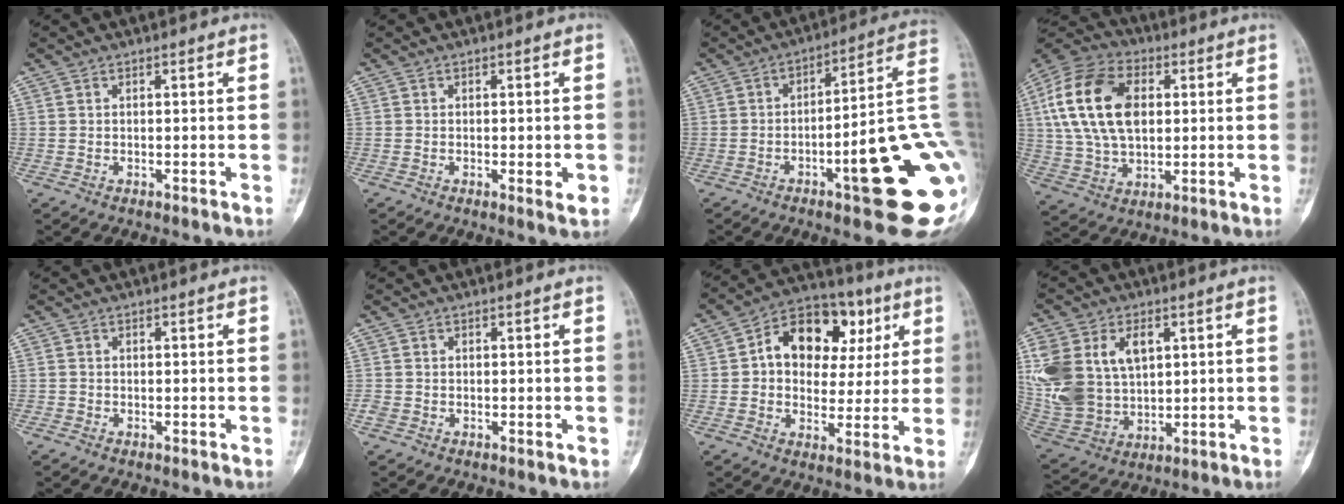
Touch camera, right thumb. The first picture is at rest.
{"total": 2.8, "force": [-0.6, 1.0, 2.5], "torque": [-0.030, -0.004, -0.008]}
{"total": 22.3, "force": [-6.0, 4.5, 21.0], "torque": [-0.217, 0.022, -0.074]}
{"total": 19.1, "force": [3.6, 11.9, 14.4], "torque": [-0.264, 0.008, 0.063]}
{"total": 0.0}
{"total": 1.2, "force": [-0.3, 1.1, 0.4], "torque": [-0.002, 0.004, -0.007]}
{"total": 16.4, "force": [4.5, 11.7, 10.7], "torque": [-0.108, 0.018, 0.064]}
{"total": 19.1, "force": [4.8, 13.3, 12.8], "torque": [-0.281, 0.001, 0.109]}